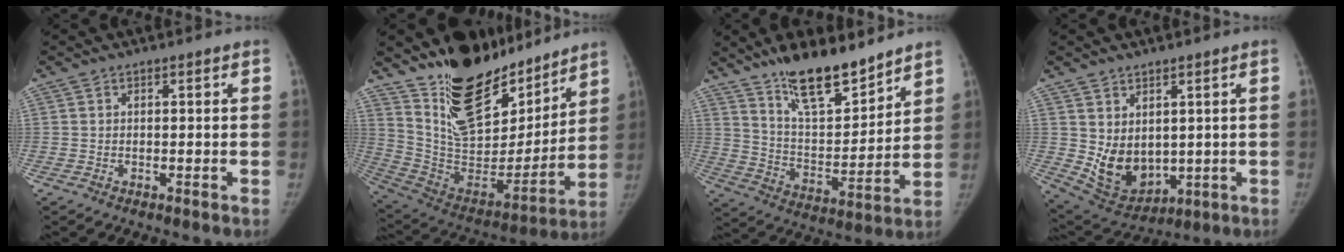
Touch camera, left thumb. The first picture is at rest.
{"total": 25.2, "force": [18.8, 11.7, 12.1], "torque": [-0.159, -0.109, 0.323]}
{"total": 16.0, "force": [12.6, 4.8, 8.6], "torque": [-0.104, -0.086, 0.222]}
{"total": 9.9, "force": [1.2, 7.5, 6.3], "torque": [-0.074, -0.027, 0.052]}